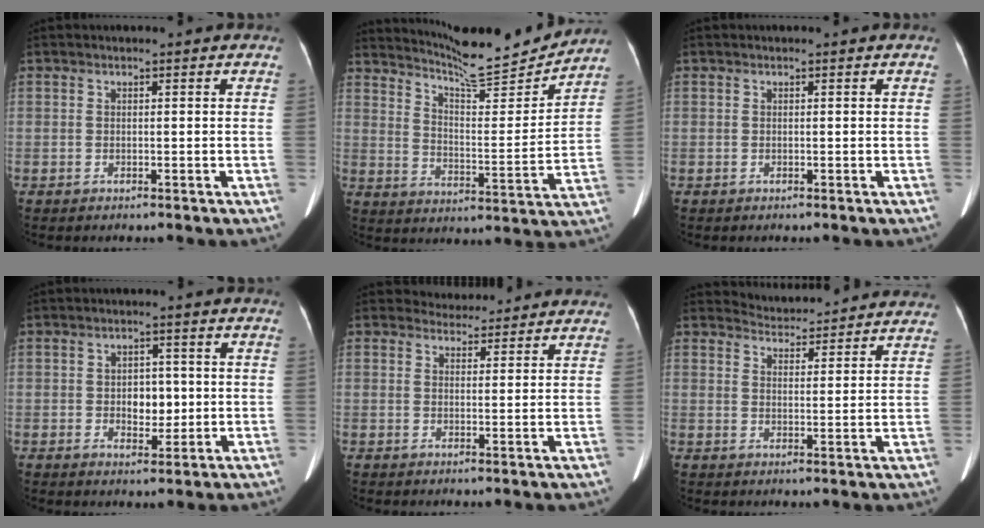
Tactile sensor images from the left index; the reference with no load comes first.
{"total": 14.4, "force": [13.8, 0.0, 3.9], "torque": [-0.071, -0.035, 0.206]}
{"total": 0.0}
{"total": 4.4, "force": [-1.2, 2.7, 3.2], "torque": [-0.044, 0.006, -0.010]}
{"total": 5.0, "force": [4.8, 1.4, 0.1], "torque": [0.000, 0.014, 0.059]}
{"total": 10.3, "force": [10.1, 1.5, 0.9], "torque": [-0.006, 0.011, 0.122]}